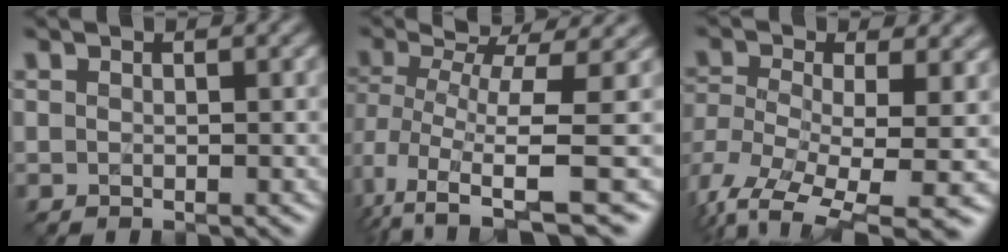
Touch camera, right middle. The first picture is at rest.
{"total": 7.3, "force": [-1.5, 2.6, 6.6], "torque": [-0.134, -0.014, -0.023]}
{"total": 11.1, "force": [-4.3, 5.9, 8.3], "torque": [-0.174, -0.019, -0.034]}